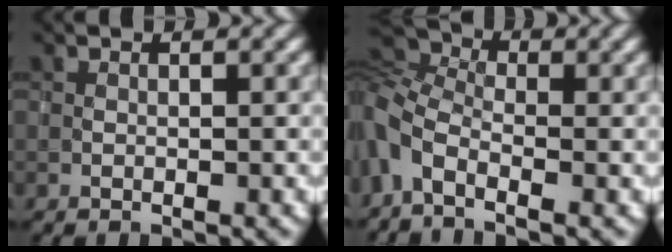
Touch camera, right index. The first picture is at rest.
{"total": 5.9, "force": [-2.0, 3.4, 4.4], "torque": [-0.107, 0.001, -0.061]}